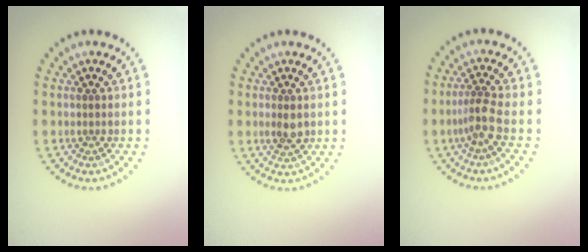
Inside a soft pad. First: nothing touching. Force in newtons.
{"total": 1.8, "press": 1.8, "slide": 0.3}
{"total": 2.4, "press": 1.8, "slide": 1.6}